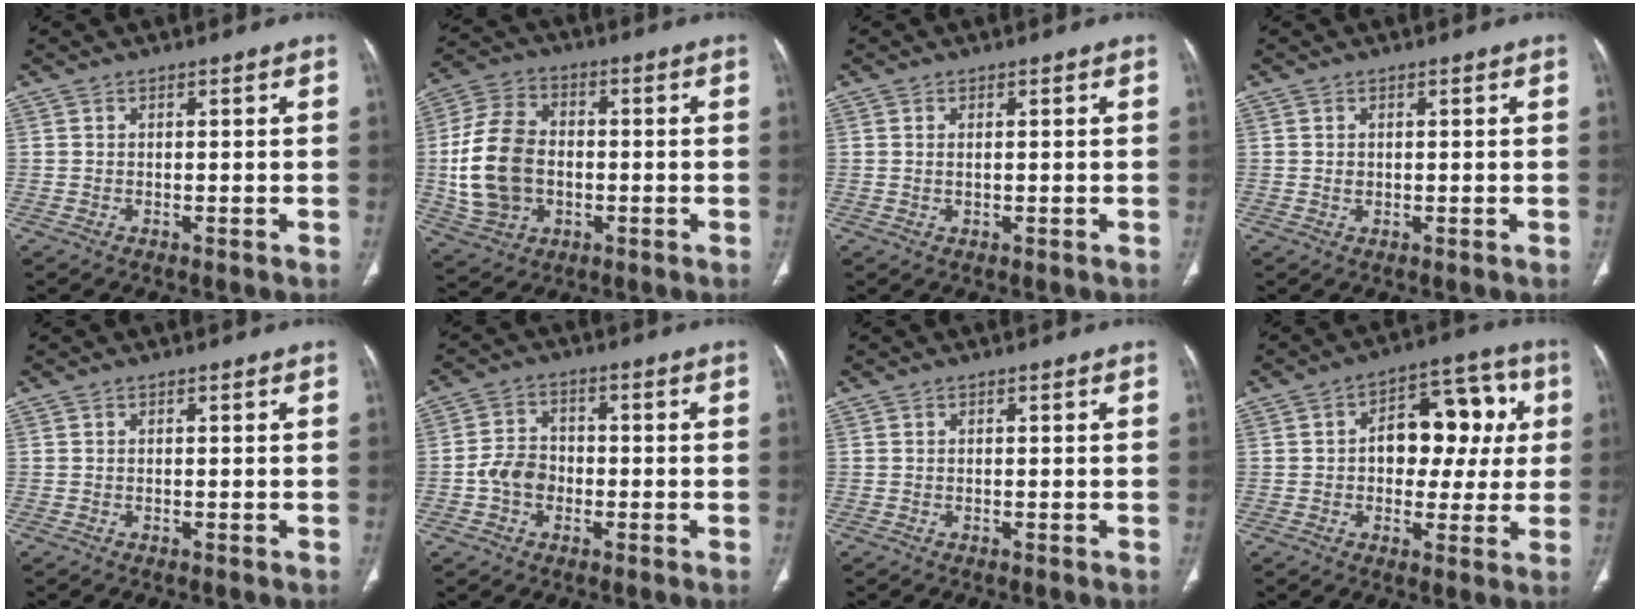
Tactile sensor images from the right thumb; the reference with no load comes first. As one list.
[{"total": 14.8, "force": [-1.1, 10.7, 10.1], "torque": [-0.190, 0.017, -0.014]}, {"total": 0.7, "force": [0.2, 0.2, 0.7], "torque": [-0.020, 0.001, 0.006]}, {"total": 0.7, "force": [0.1, 0.5, 0.4], "torque": [-0.009, -0.001, 0.005]}, {"total": 0.0}, {"total": 5.8, "force": [-1.5, 4.7, 3.2], "torque": [-0.043, 0.020, -0.036]}, {"total": 0.0}, {"total": 14.5, "force": [1.8, 9.4, 10.9], "torque": [-0.088, 0.033, 0.022]}]